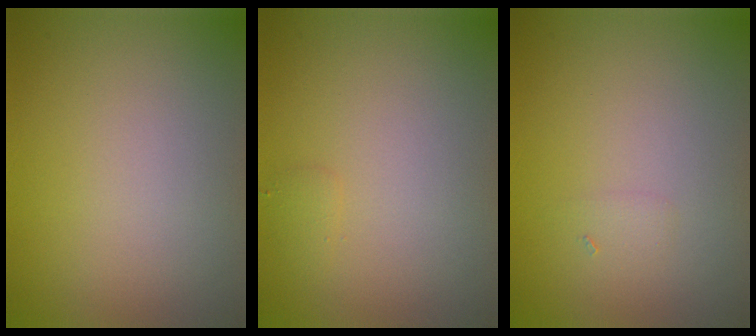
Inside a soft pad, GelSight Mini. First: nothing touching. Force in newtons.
{"total": 0.7, "press": 0.7, "slide": 0.1}
{"total": 0.7, "press": 0.7, "slide": 0.0}